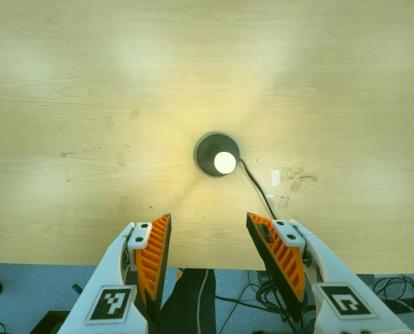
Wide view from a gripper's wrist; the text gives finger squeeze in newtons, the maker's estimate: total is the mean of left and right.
{"total": 0.0}